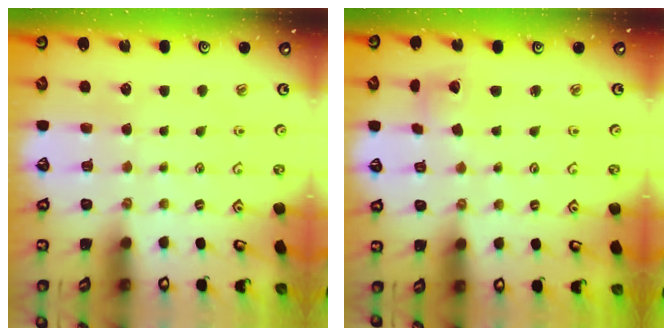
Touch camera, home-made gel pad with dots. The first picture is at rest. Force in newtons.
{"total": 3.0, "press": 3.0, "slide": 0.4}